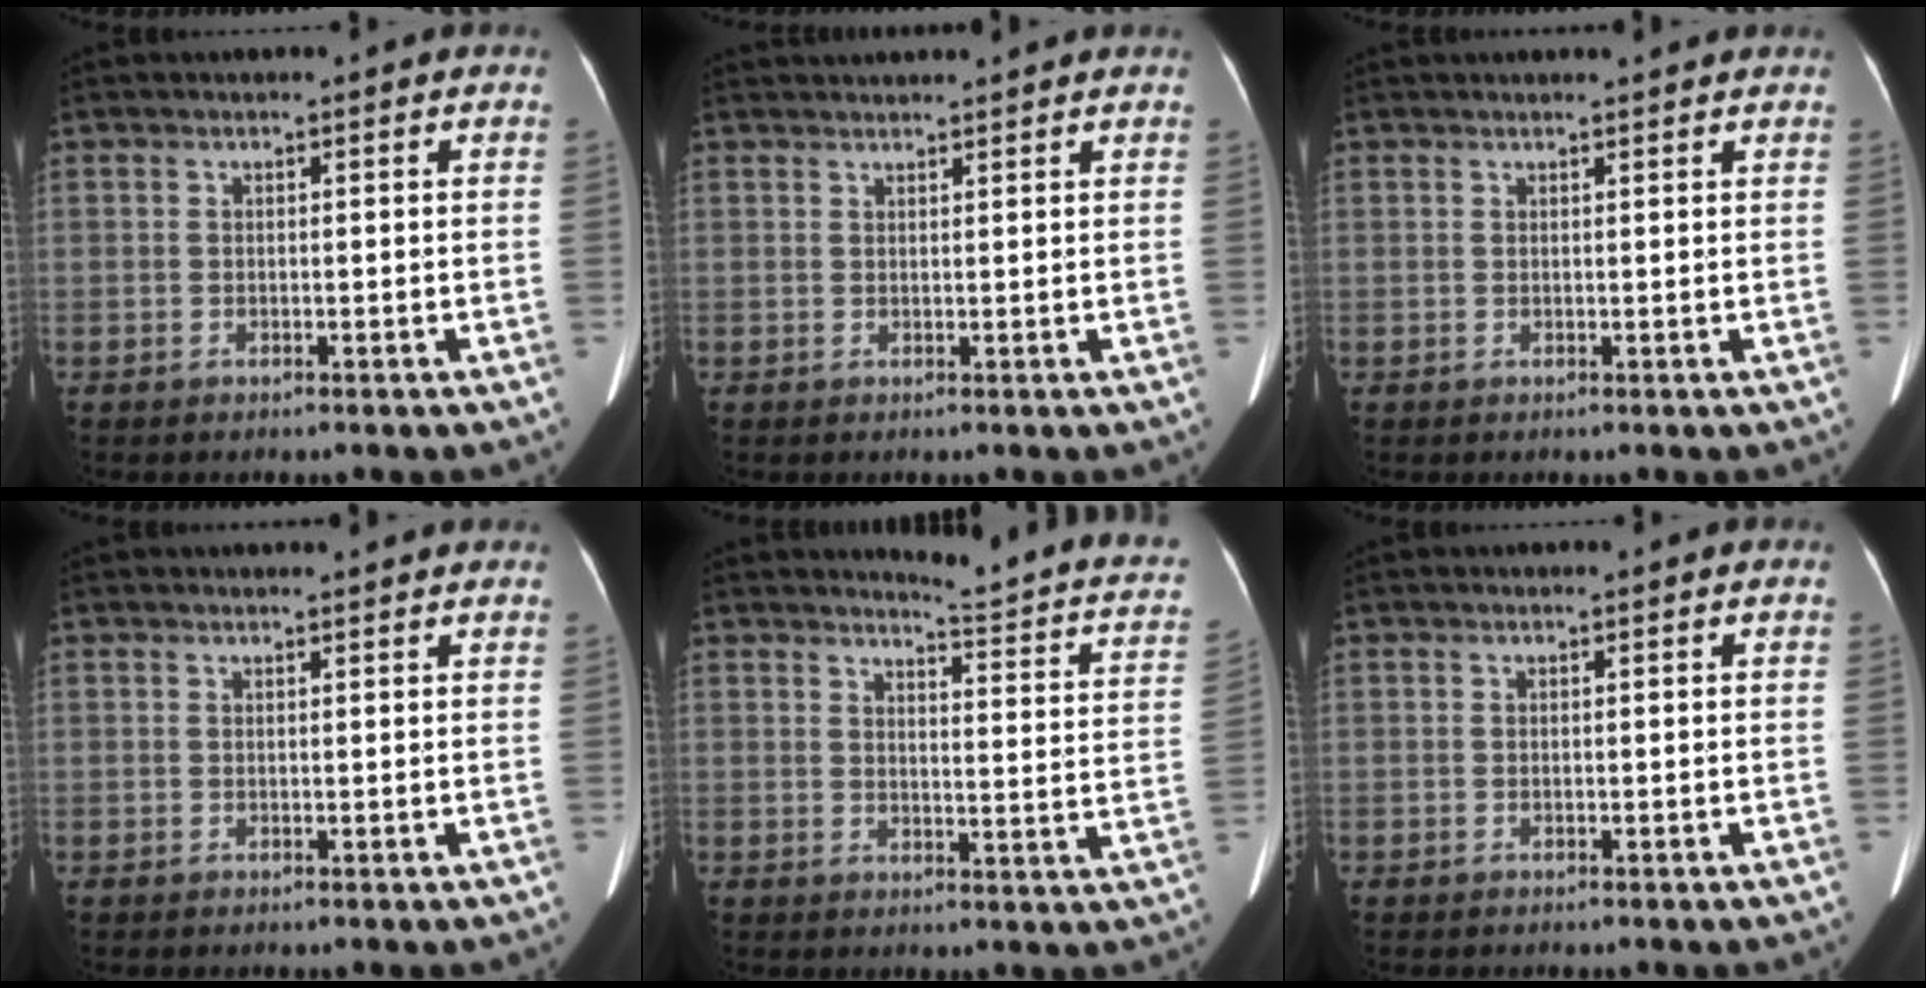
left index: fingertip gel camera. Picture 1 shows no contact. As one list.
[{"total": 5.3, "force": [5.1, 0.1, 1.3], "torque": [-0.018, 0.031, 0.064]}, {"total": 3.2, "force": [3.1, 0.2, 1.0], "torque": [-0.014, 0.018, 0.035]}, {"total": 2.5, "force": [2.4, 0.2, 0.6], "torque": [-0.011, 0.013, 0.028]}, {"total": 12.8, "force": [11.8, 1.0, 4.8], "torque": [-0.048, -0.058, 0.114]}, {"total": 0.0}]